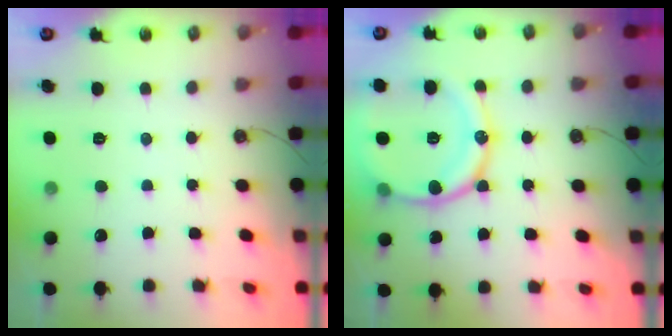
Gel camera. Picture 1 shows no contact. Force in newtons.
{"total": 18.8, "press": 18.4, "slide": 3.4}